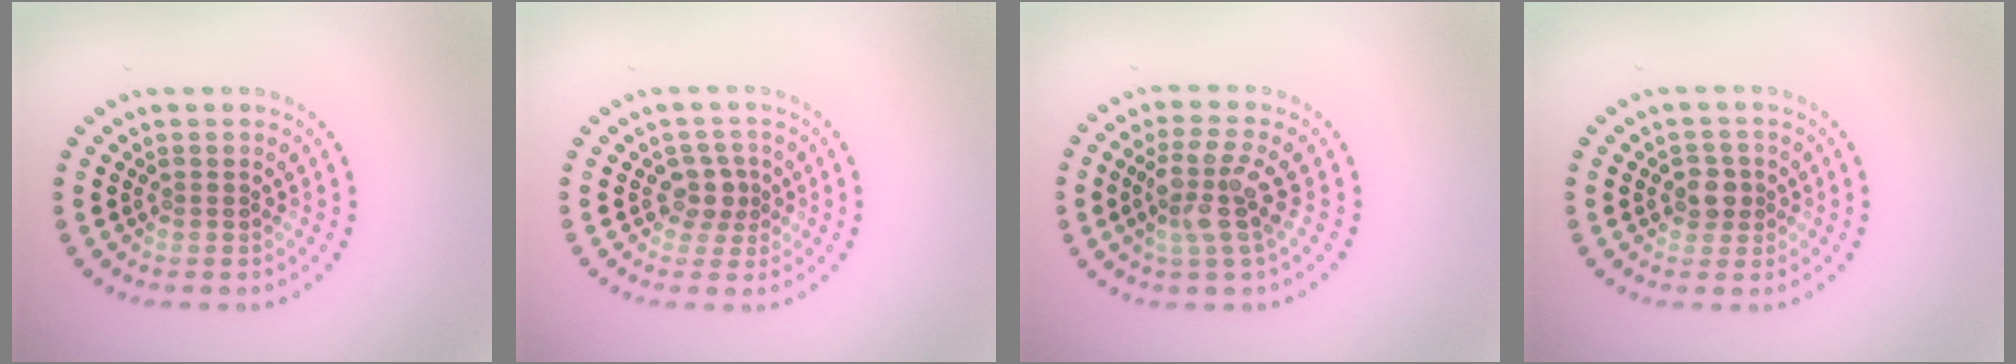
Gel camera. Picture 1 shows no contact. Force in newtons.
{"total": 2.1, "press": 1.7, "slide": 1.2}
{"total": 3.8, "press": 3.0, "slide": 2.3}
{"total": 2.0, "press": 1.8, "slide": 0.8}